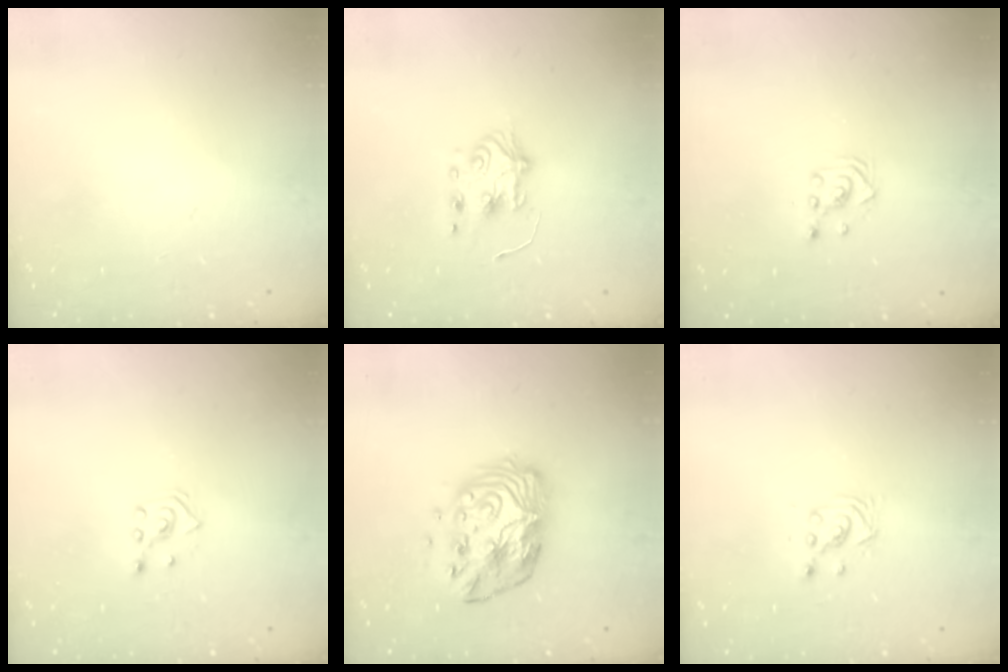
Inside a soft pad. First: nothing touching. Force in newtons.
{"total": 5.8, "press": 5.8, "slide": 0.6}
{"total": 2.9, "press": 2.8, "slide": 0.3}
{"total": 2.8, "press": 2.7, "slide": 0.7}
{"total": 13.5, "press": 13.5, "slide": 1.0}
{"total": 3.0, "press": 2.9, "slide": 0.5}